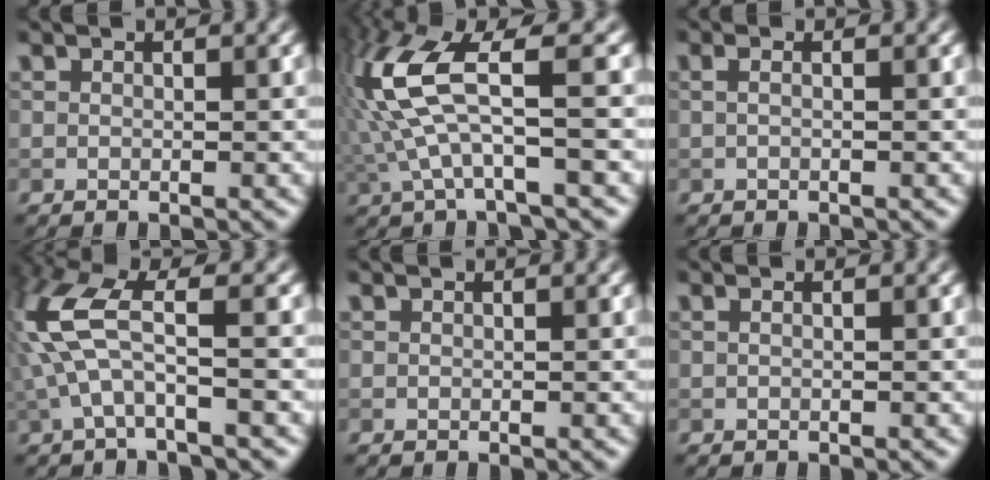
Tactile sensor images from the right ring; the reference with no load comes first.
{"total": 8.1, "force": [0.5, 2.2, 7.8], "torque": [-0.189, 0.017, 0.008]}
{"total": 1.3, "force": [0.2, 0.5, 1.2], "torque": [-0.012, -0.006, -0.009]}
{"total": 6.3, "force": [-0.1, 1.9, 6.0], "torque": [-0.157, 0.015, -0.007]}
{"total": 0.0}
{"total": 1.1, "force": [0.3, 0.5, 0.9], "torque": [-0.004, -0.005, -0.005]}